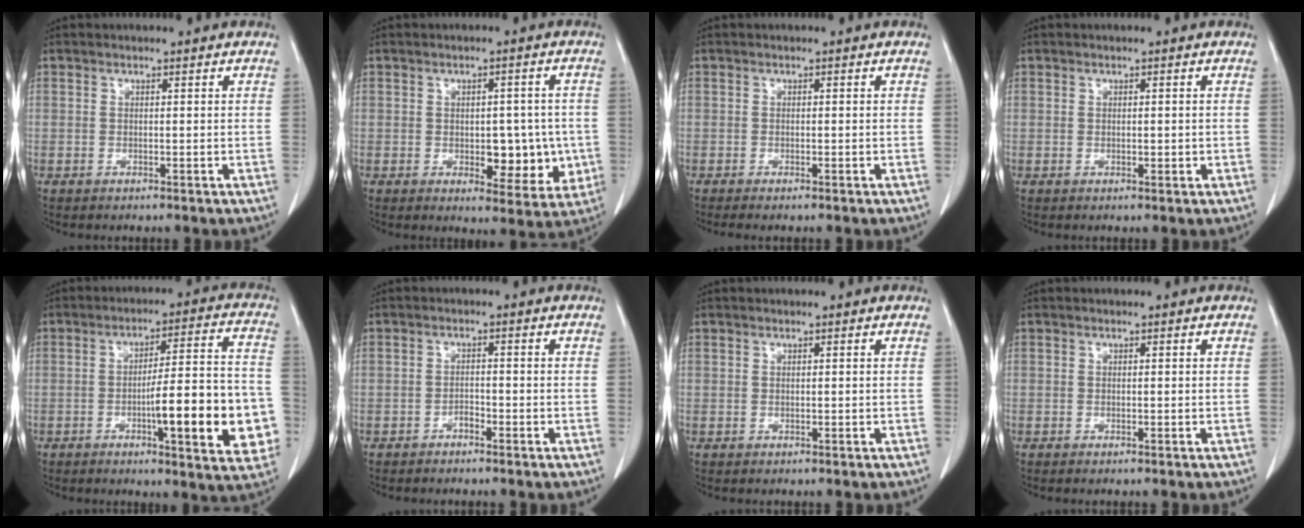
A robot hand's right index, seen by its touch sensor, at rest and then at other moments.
{"total": 7.8, "force": [-1.1, 4.2, 6.5], "torque": [-0.060, 0.006, -0.003]}
{"total": 1.1, "force": [-0.9, 0.0, 0.7], "torque": [-0.012, -0.003, -0.013]}
{"total": 0.9, "force": [0.0, 0.6, 0.6], "torque": [-0.007, 0.000, 0.003]}
{"total": 15.8, "force": [-4.2, 2.8, 14.9], "torque": [-0.184, 0.017, -0.052]}
{"total": 1.4, "force": [-1.1, 0.4, 0.6], "torque": [-0.007, 0.004, -0.018]}
{"total": 0.0}
{"total": 0.0}